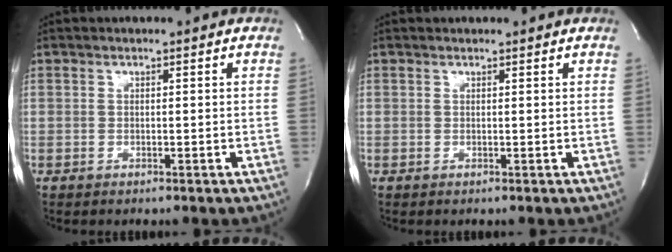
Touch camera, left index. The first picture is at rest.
{"total": 0.9, "force": [0.9, 0.1, 0.1], "torque": [-0.008, 0.009, 0.014]}